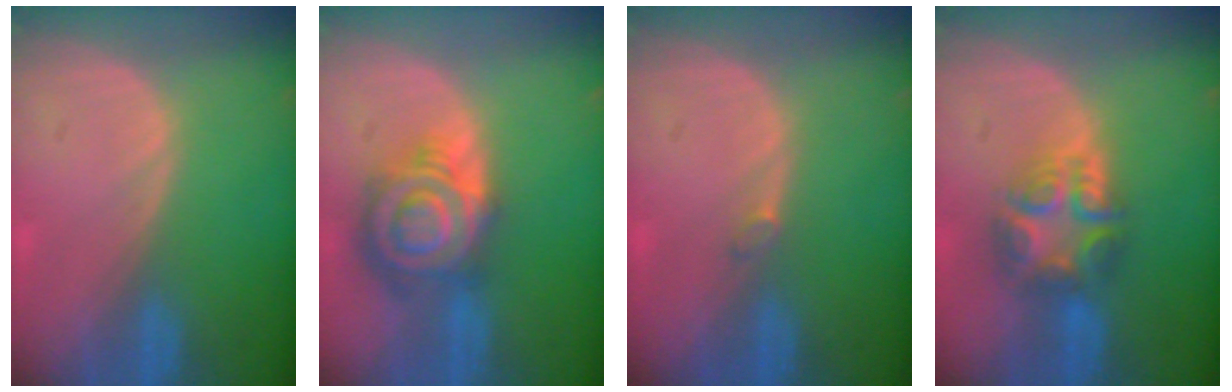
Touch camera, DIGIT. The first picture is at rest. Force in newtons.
{"total": 9.3, "press": 9.2, "slide": 0.6}
{"total": 0.8, "press": 0.8, "slide": 0.2}
{"total": 7.8, "press": 6.7, "slide": 4.1}